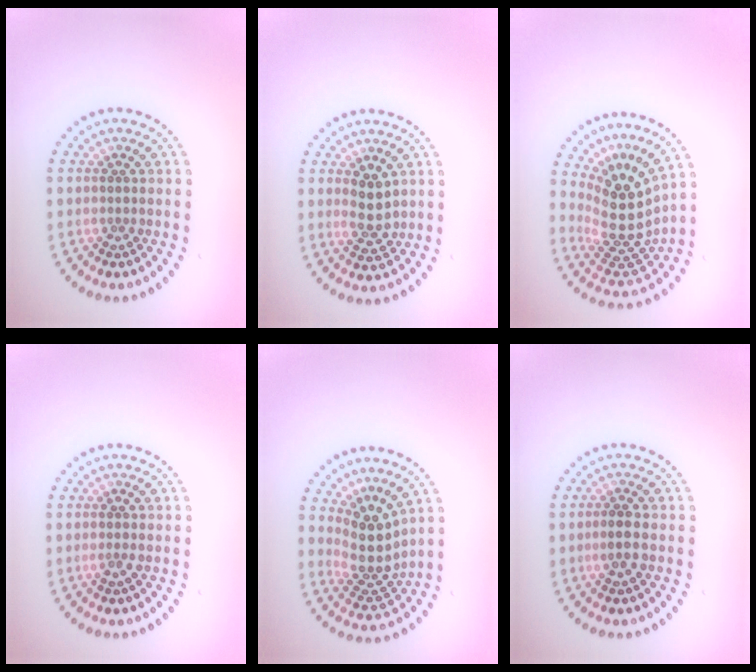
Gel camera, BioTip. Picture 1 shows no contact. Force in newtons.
{"total": 2.7, "press": 2.6, "slide": 0.7}
{"total": 5.2, "press": 4.0, "slide": 3.3}
{"total": 0.9, "press": 0.8, "slide": 0.2}
{"total": 4.1, "press": 3.0, "slide": 2.8}
{"total": 1.8, "press": 1.7, "slide": 0.6}